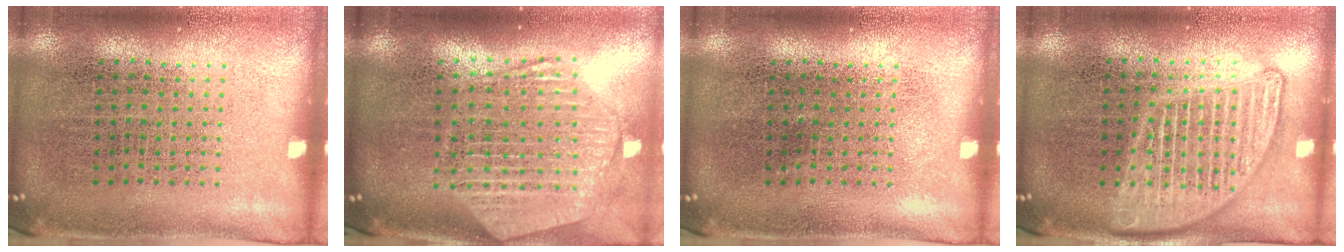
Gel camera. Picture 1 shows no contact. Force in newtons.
{"total": 2.6, "press": 2.1, "slide": 1.5}
{"total": 0.0}
{"total": 2.8, "press": 2.8, "slide": 0.2}